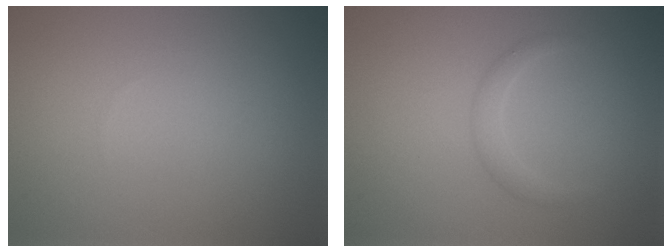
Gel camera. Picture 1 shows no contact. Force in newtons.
{"total": 0.9, "press": 0.9, "slide": 0.0}